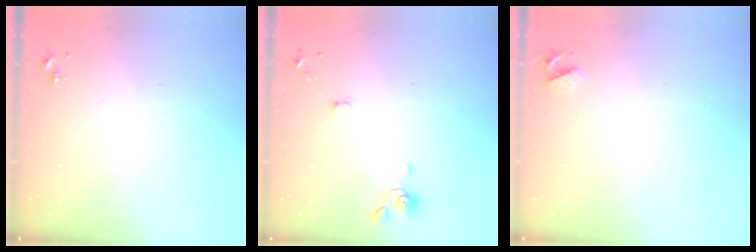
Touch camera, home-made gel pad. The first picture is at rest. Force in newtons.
{"total": 3.4, "press": 3.4, "slide": 0.7}
{"total": 4.1, "press": 4.0, "slide": 0.6}